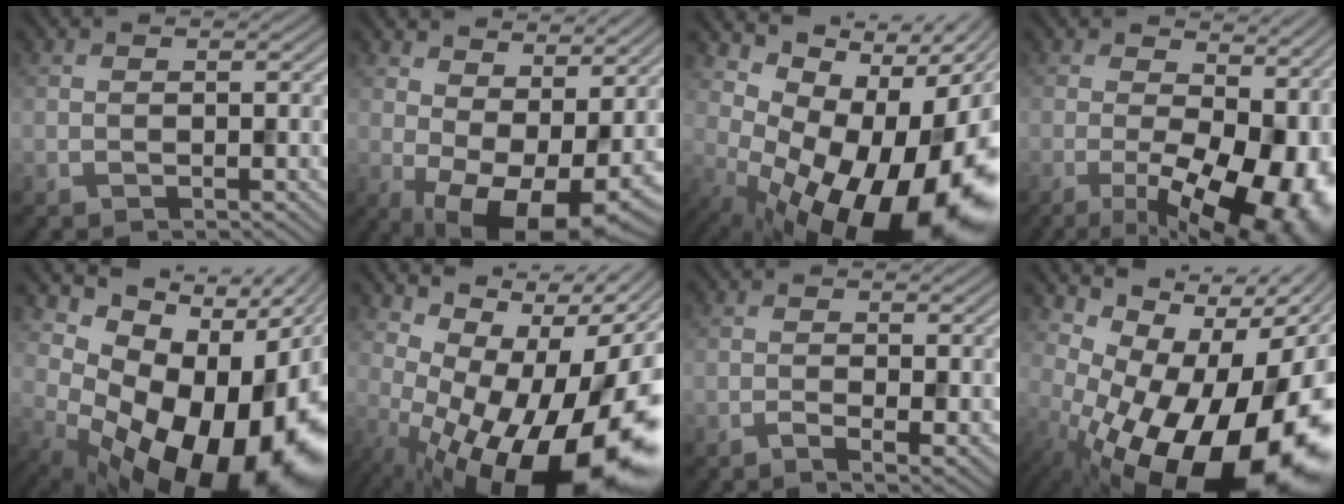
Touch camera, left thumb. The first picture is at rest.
{"total": 11.8, "force": [1.1, 6.3, 10.0], "torque": [-0.153, -0.017, 0.037]}
{"total": 18.0, "force": [-2.7, 9.9, 14.7], "torque": [-0.165, -0.023, -0.025]}
{"total": 16.3, "force": [-2.5, 7.9, 14.0], "torque": [-0.166, -0.021, -0.017]}
{"total": 18.4, "force": [-2.7, 11.9, 13.7], "torque": [-0.164, -0.044, -0.017]}
{"total": 17.1, "force": [-2.6, 7.0, 15.4], "torque": [-0.186, 0.002, -0.032]}
{"total": 1.9, "force": [-0.8, 0.3, 1.7], "torque": [-0.031, -0.005, -0.017]}
{"total": 19.4, "force": [-5.4, 10.0, 15.7], "torque": [-0.191, -0.016, -0.071]}